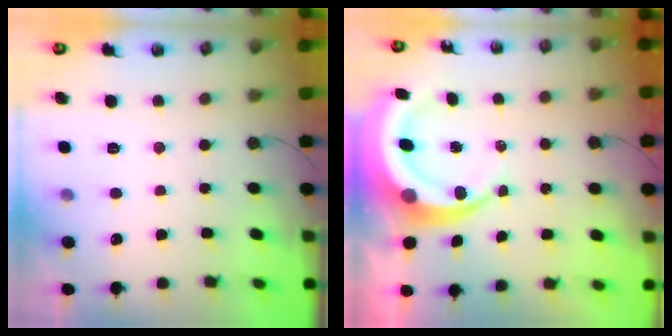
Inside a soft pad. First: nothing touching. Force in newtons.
{"total": 8.4, "press": 8.3, "slide": 1.2}